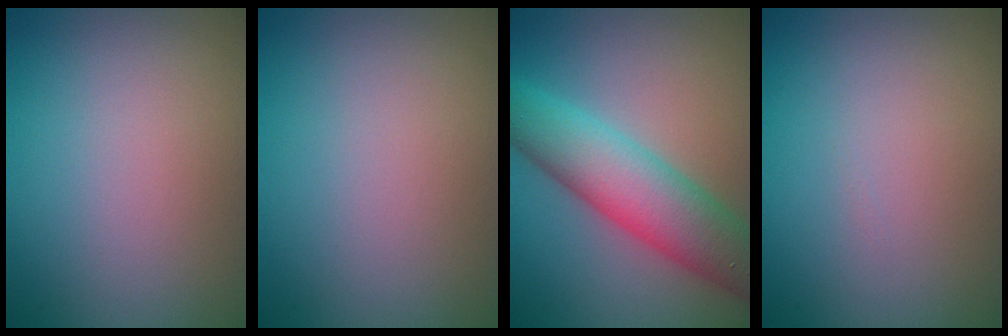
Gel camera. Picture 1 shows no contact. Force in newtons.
{"total": 0.0}
{"total": 8.1, "press": 8.1, "slide": 0.2}
{"total": 0.0}